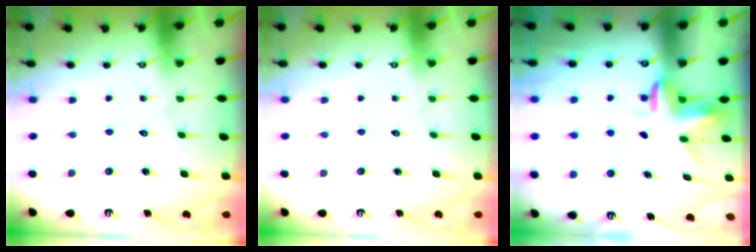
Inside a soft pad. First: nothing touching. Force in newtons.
{"total": 0.0}
{"total": 3.6, "press": 3.6, "slide": 0.2}